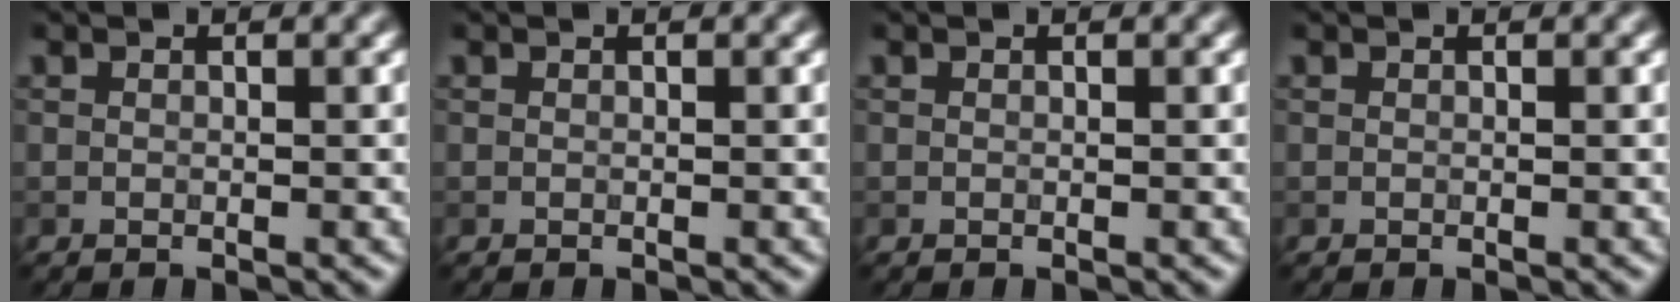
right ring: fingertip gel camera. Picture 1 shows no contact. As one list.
[{"total": 0.0}, {"total": 0.0}, {"total": 0.0}]